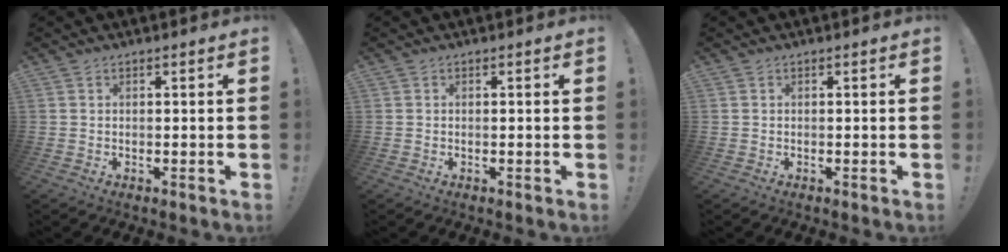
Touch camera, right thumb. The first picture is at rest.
{"total": 0.0}
{"total": 0.0}